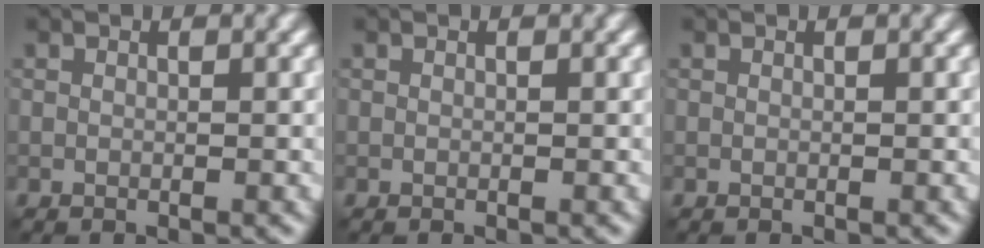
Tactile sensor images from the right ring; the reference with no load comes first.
{"total": 0.0}
{"total": 0.0}